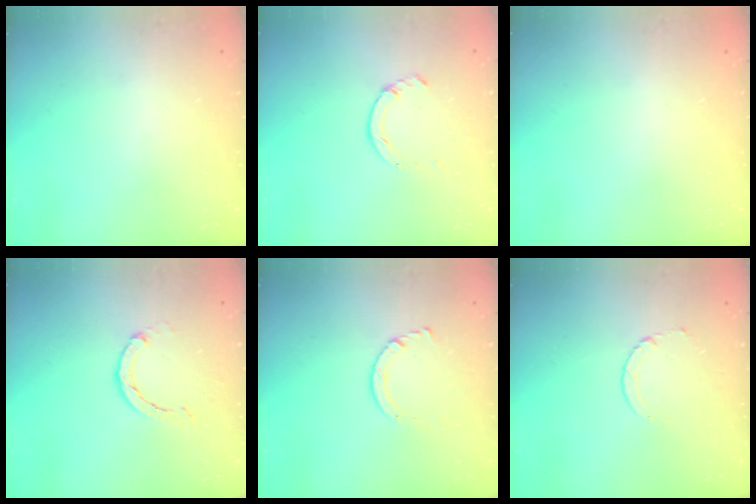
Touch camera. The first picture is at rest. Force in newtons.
{"total": 1.7, "press": 1.7, "slide": 0.2}
{"total": 2.6, "press": 2.6, "slide": 0.2}
{"total": 2.3, "press": 2.3, "slide": 0.2}
{"total": 2.9, "press": 2.9, "slide": 0.2}
{"total": 1.7, "press": 1.7, "slide": 0.2}